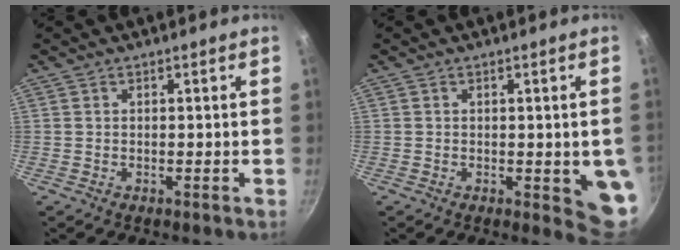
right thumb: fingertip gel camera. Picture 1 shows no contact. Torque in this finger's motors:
{"motor_torque": [1.48, 1.48, 1.10, -0.17, 0.03]}